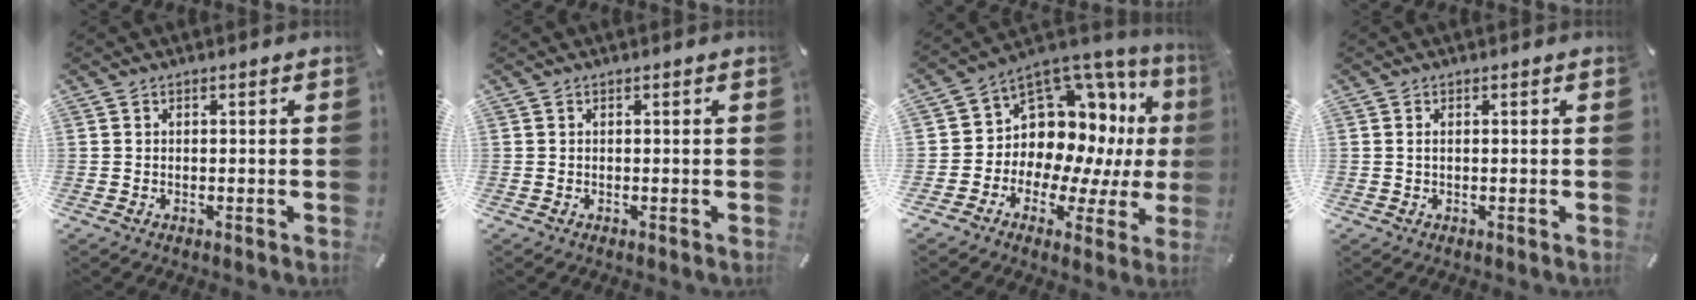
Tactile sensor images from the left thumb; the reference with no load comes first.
{"total": 0.0}
{"total": 11.8, "force": [4.9, 9.4, 5.2], "torque": [-0.076, -0.078, 0.101]}
{"total": 0.8, "force": [0.1, 0.4, 0.7], "torque": [-0.016, 0.001, 0.001]}